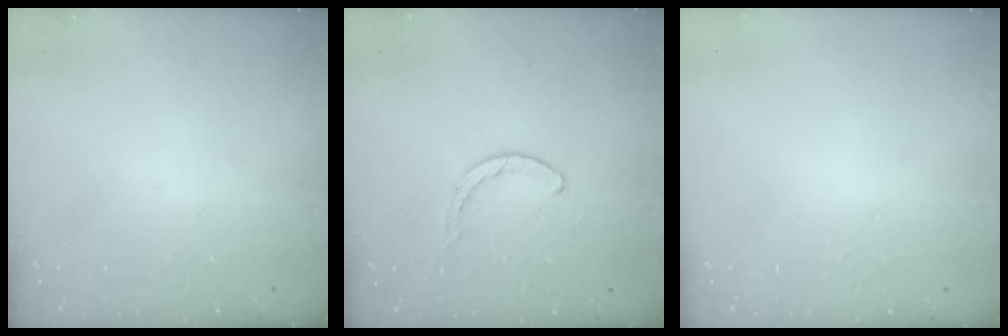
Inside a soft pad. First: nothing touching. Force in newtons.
{"total": 1.9, "press": 1.8, "slide": 0.3}
{"total": 2.6, "press": 2.6, "slide": 0.2}